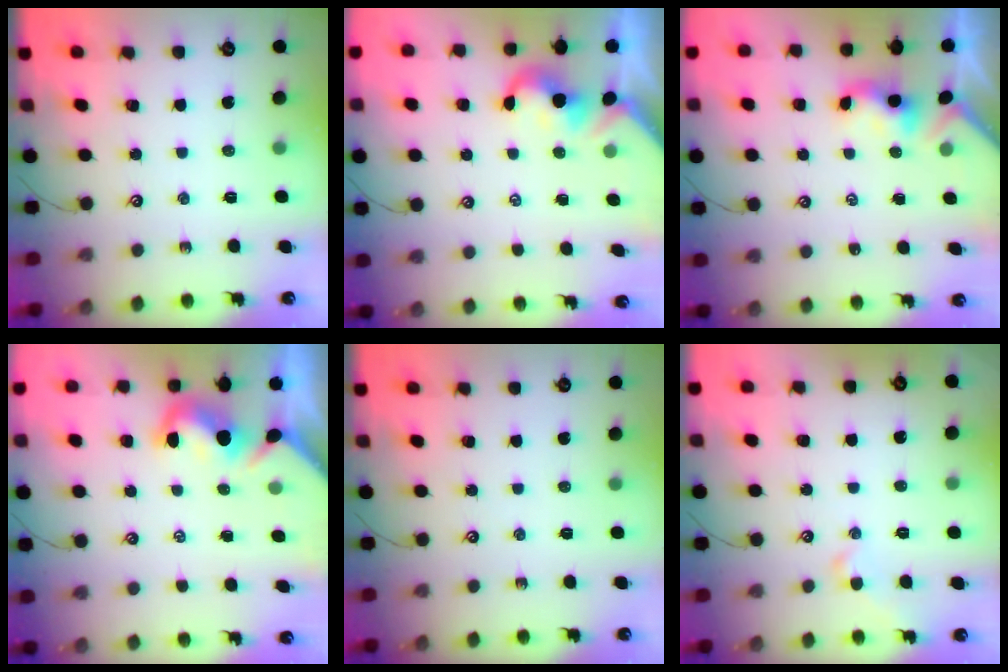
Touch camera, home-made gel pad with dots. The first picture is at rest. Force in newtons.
{"total": 0.6, "press": 0.5, "slide": 0.3}
{"total": 1.1, "press": 1.0, "slide": 0.4}
{"total": 1.9, "press": 1.8, "slide": 0.4}
{"total": 0.0}
{"total": 0.9, "press": 0.8, "slide": 0.4}